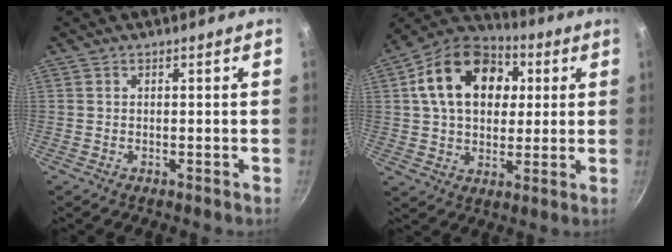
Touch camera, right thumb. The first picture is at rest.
{"total": 19.3, "force": [4.7, 13.7, 12.7], "torque": [-0.185, 0.018, 0.067]}